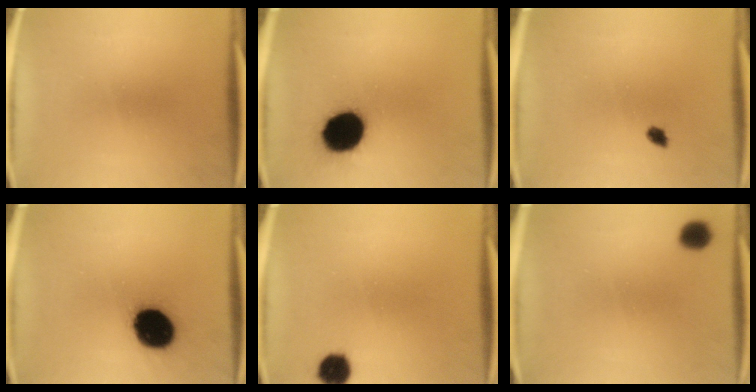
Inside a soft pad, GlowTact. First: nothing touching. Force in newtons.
{"total": 16.4}
{"total": 1.5}
{"total": 16.8}
{"total": 5.2}
{"total": 5.5}